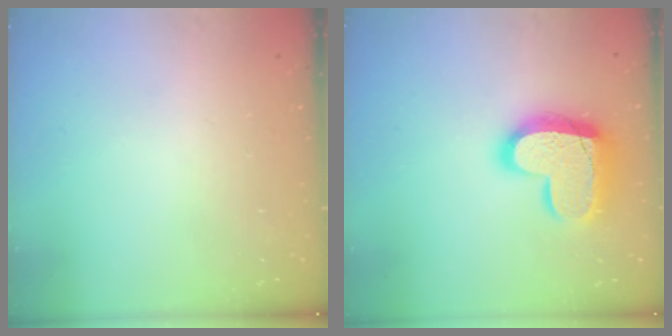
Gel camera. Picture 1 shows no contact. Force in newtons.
{"total": 17.6, "press": 17.6, "slide": 1.5}